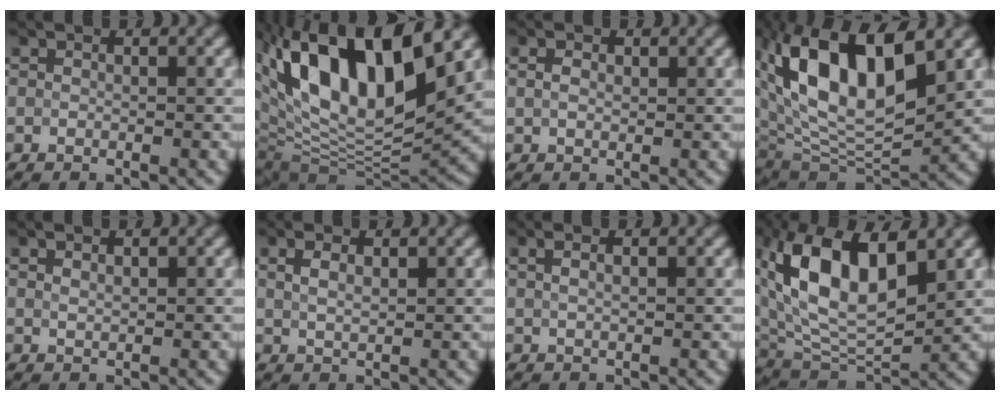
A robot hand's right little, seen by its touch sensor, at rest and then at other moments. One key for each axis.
{"total": 14.7, "fx": 6.3, "fy": 6.0, "fz": 11.8, "tx": -0.206, "ty": 0.021, "tz": 0.113}
{"total": 1.2, "fx": 0.4, "fy": 0.7, "fz": 0.9, "tx": -0.020, "ty": 0.009, "tz": 0.008}
{"total": 12.0, "fx": 3.9, "fy": 6.0, "fz": 9.6, "tx": -0.176, "ty": 0.007, "tz": 0.075}
{"total": 0.8, "fx": 0.7, "fy": 0.1, "fz": 0.3, "tx": -0.010, "ty": 0.004, "tz": 0.017}
{"total": 1.6, "fx": 1.0, "fy": 0.5, "fz": 1.2, "tx": -0.030, "ty": 0.007, "tz": 0.023}
{"total": 1.3, "fx": 0.8, "fy": 0.1, "fz": 0.9, "tx": -0.021, "ty": 0.002, "tz": 0.019}
{"total": 10.7, "fx": 3.2, "fy": 5.2, "fz": 8.8, "tx": -0.171, "ty": 0.011, "tz": 0.055}